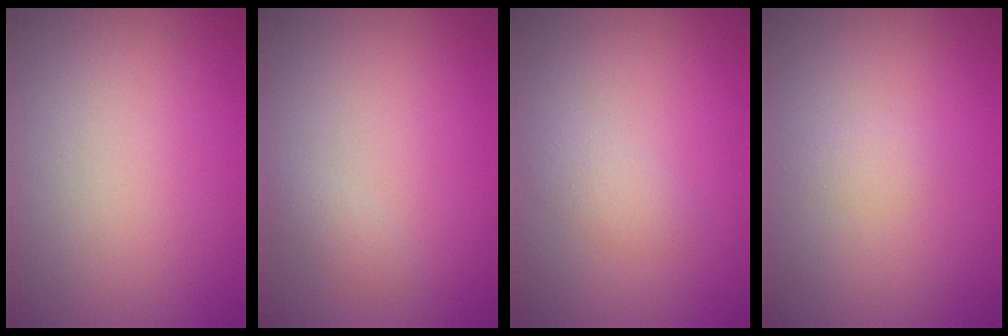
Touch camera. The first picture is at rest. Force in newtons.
{"total": 0.8, "press": 0.8, "slide": 0.0}
{"total": 1.4, "press": 1.4, "slide": 0.1}
{"total": 0.8, "press": 0.8, "slide": 0.1}